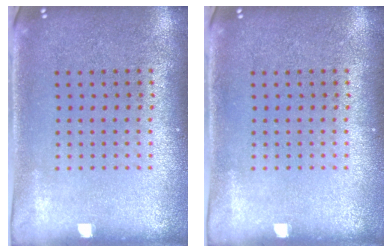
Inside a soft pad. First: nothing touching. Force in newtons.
{"total": 0.0}